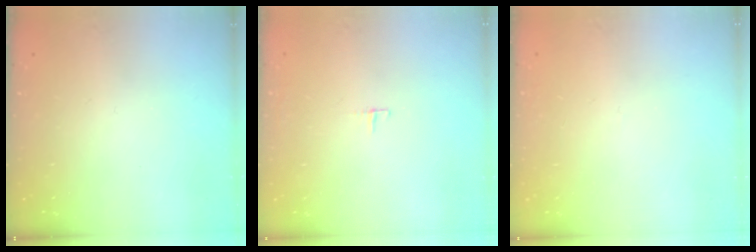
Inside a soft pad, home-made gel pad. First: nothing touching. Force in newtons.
{"total": 3.1, "press": 3.1, "slide": 0.2}
{"total": 2.7, "press": 2.7, "slide": 0.3}